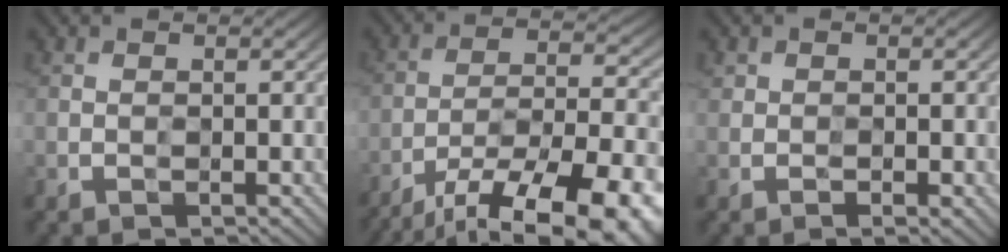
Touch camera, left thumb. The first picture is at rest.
{"total": 18.5, "force": [-14.7, 4.8, 10.0], "torque": [-0.143, -0.017, -0.212]}
{"total": 1.1, "force": [-0.4, 0.8, 0.7], "torque": [-0.010, -0.002, -0.009]}